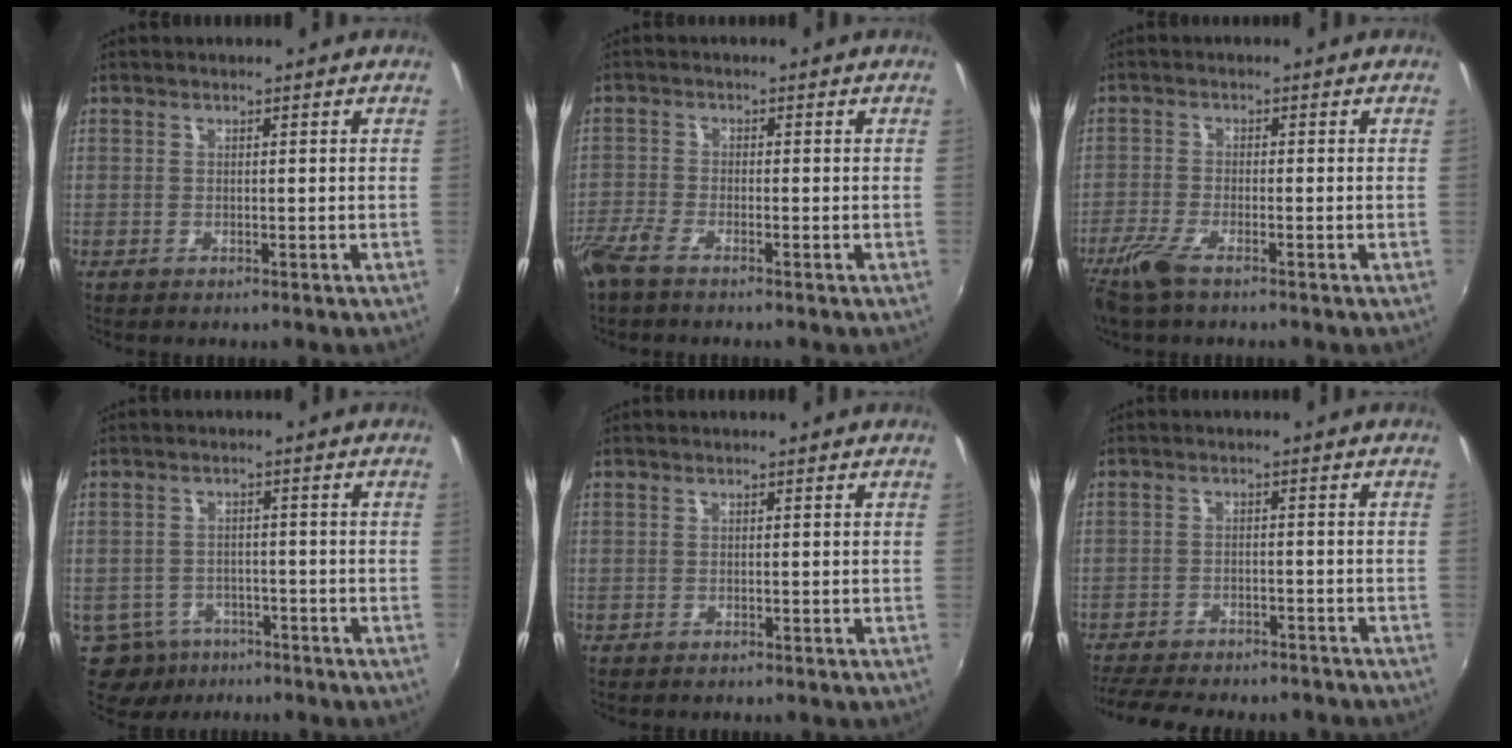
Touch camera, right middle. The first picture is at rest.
{"total": 4.7, "force": [-3.6, 1.1, 2.7], "torque": [-0.076, -0.011, -0.076]}
{"total": 5.6, "force": [-3.9, 1.2, 3.7], "torque": [-0.098, -0.014, -0.080]}
{"total": 9.5, "force": [-5.8, 6.8, 3.2], "torque": [-0.095, -0.009, -0.082]}
{"total": 0.0}
{"total": 14.7, "force": [-12.7, 4.2, 6.1], "torque": [-0.139, -0.023, -0.181]}